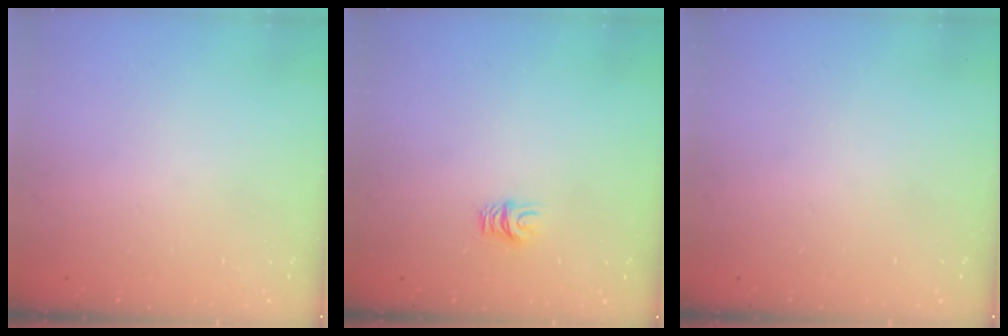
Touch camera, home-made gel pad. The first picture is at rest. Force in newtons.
{"total": 5.8, "press": 5.8, "slide": 0.6}
{"total": 0.0}